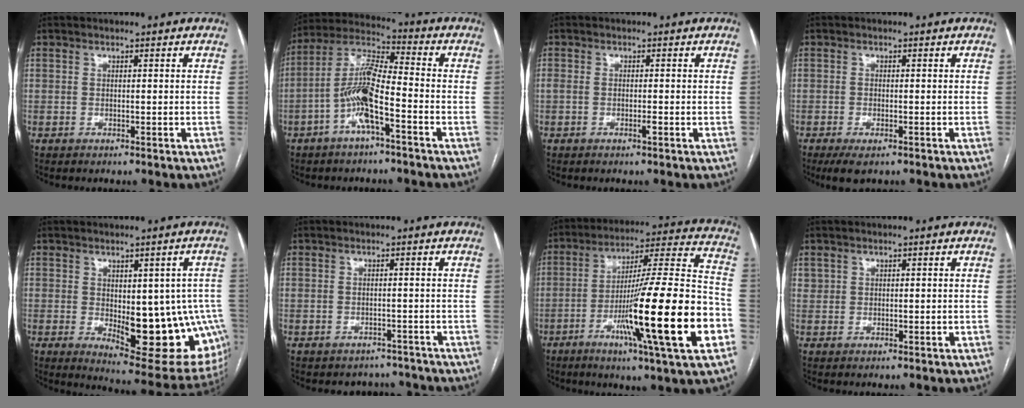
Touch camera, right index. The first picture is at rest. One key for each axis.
{"total": 10.6, "fx": -4.1, "fy": 1.0, "fz": 9.7, "tx": -0.206, "ty": 0.016, "tz": -0.086}
{"total": 1.5, "fx": -0.5, "fy": 0.4, "fz": 1.3, "tx": -0.030, "ty": 0.003, "tz": -0.007}
{"total": 3.7, "fx": -2.3, "fy": 1.3, "fz": 2.6, "tx": -0.047, "ty": -0.007, "tz": -0.032}
{"total": 17.2, "fx": -2.9, "fy": 7.2, "fz": 15.3, "tx": -0.129, "ty": 0.006, "tz": -0.014}
{"total": 3.5, "fx": -3.0, "fy": 1.6, "fz": -0.6, "tx": 0.010, "ty": 0.012, "tz": -0.040}
{"total": 24.9, "fx": -8.0, "fy": 0.4, "fz": 23.5, "tx": -0.344, "ty": -0.018, "tz": -0.134}
{"total": 1.3, "fx": 0.7, "fy": 1.1, "fz": 0.1, "tx": 0.002, "ty": 0.008, "tz": 0.015}